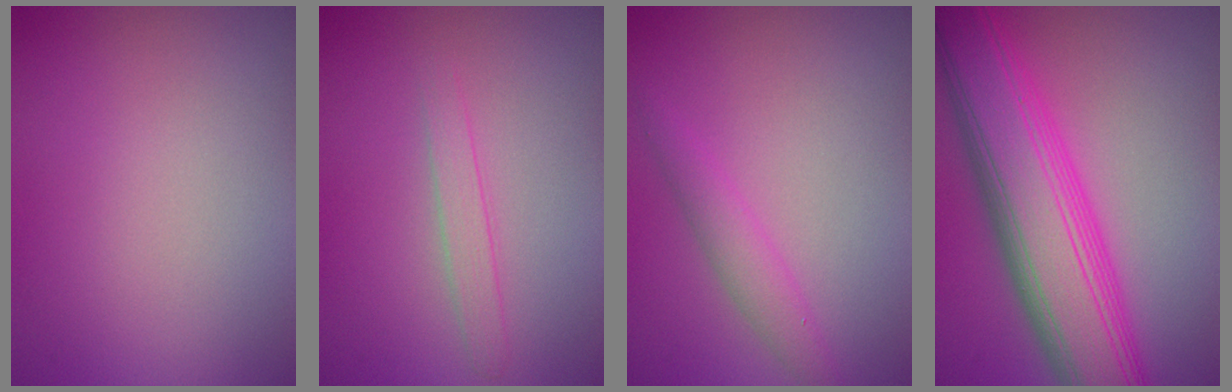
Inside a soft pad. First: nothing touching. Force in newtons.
{"total": 1.5, "press": 1.4, "slide": 0.1}
{"total": 2.0, "press": 2.0, "slide": 0.1}
{"total": 10.7, "press": 10.7, "slide": 0.3}